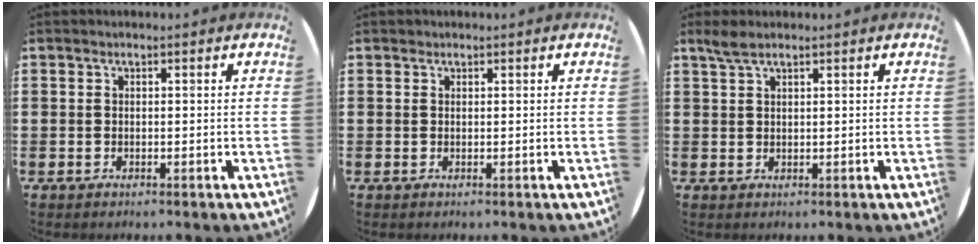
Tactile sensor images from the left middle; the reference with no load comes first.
{"total": 0.0}
{"total": 2.0, "force": [1.6, 0.3, 1.1], "torque": [-0.025, 0.003, 0.029]}